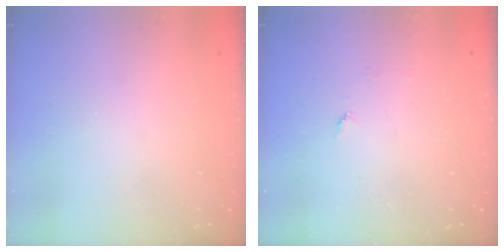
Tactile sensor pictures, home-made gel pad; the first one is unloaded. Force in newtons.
{"total": 4.3, "press": 4.3, "slide": 0.5}